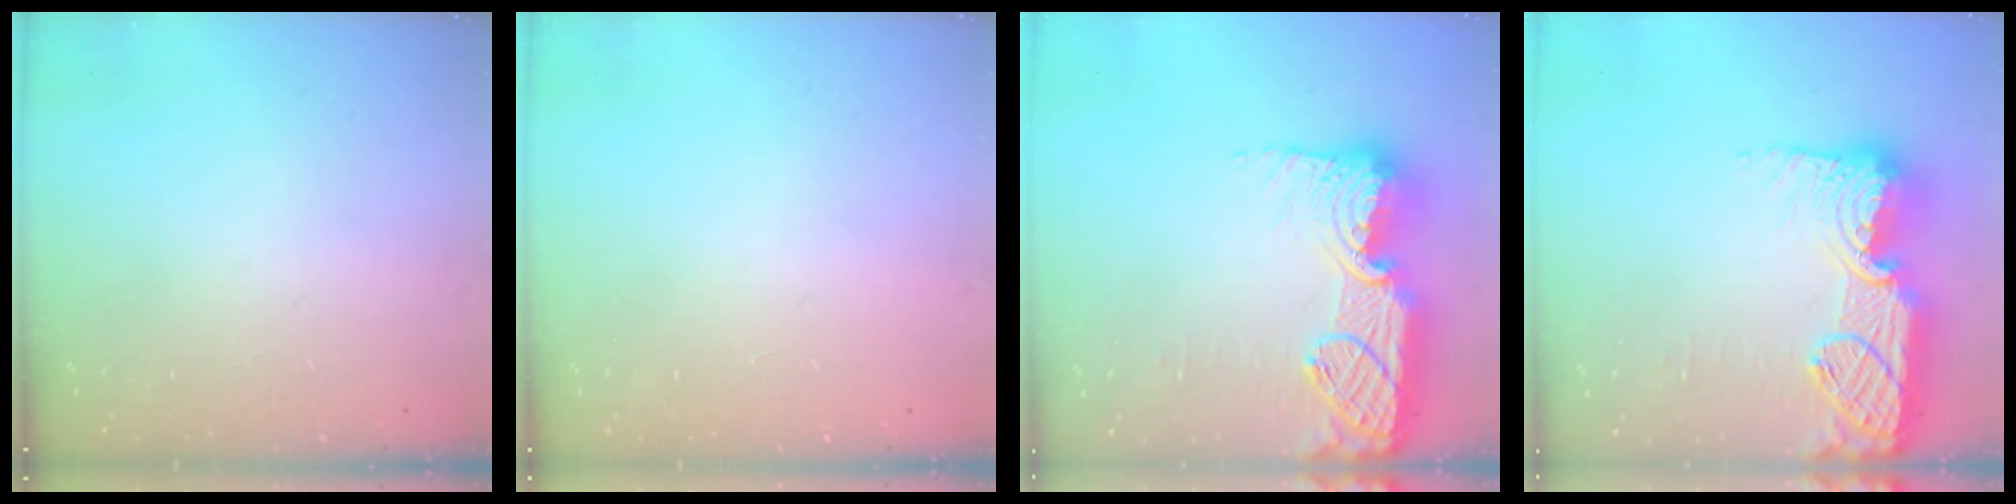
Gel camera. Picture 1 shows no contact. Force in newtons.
{"total": 0.9, "press": 0.9, "slide": 0.0}
{"total": 21.2, "press": 21.2, "slide": 1.2}
{"total": 21.2, "press": 21.2, "slide": 1.2}